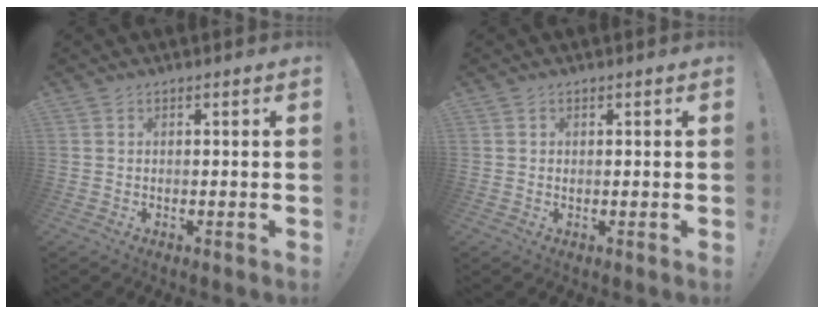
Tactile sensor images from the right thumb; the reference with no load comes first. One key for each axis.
{"total": 0.0}